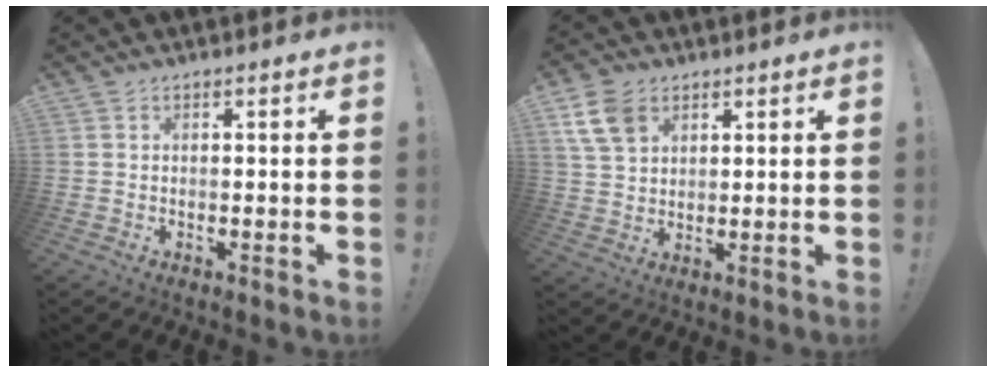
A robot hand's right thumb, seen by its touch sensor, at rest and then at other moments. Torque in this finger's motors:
{"motor_torque": [0.02, 0.02, 0.16, 0.13, 0.01]}